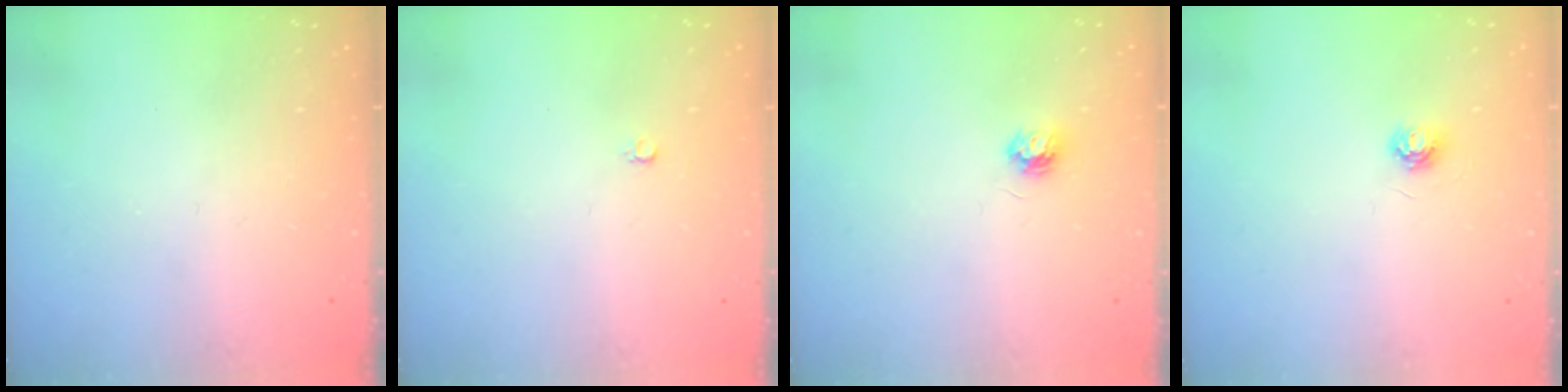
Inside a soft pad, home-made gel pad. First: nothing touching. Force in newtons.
{"total": 2.4, "press": 2.4, "slide": 0.2}
{"total": 3.9, "press": 3.9, "slide": 0.5}
{"total": 4.5, "press": 4.5, "slide": 0.5}